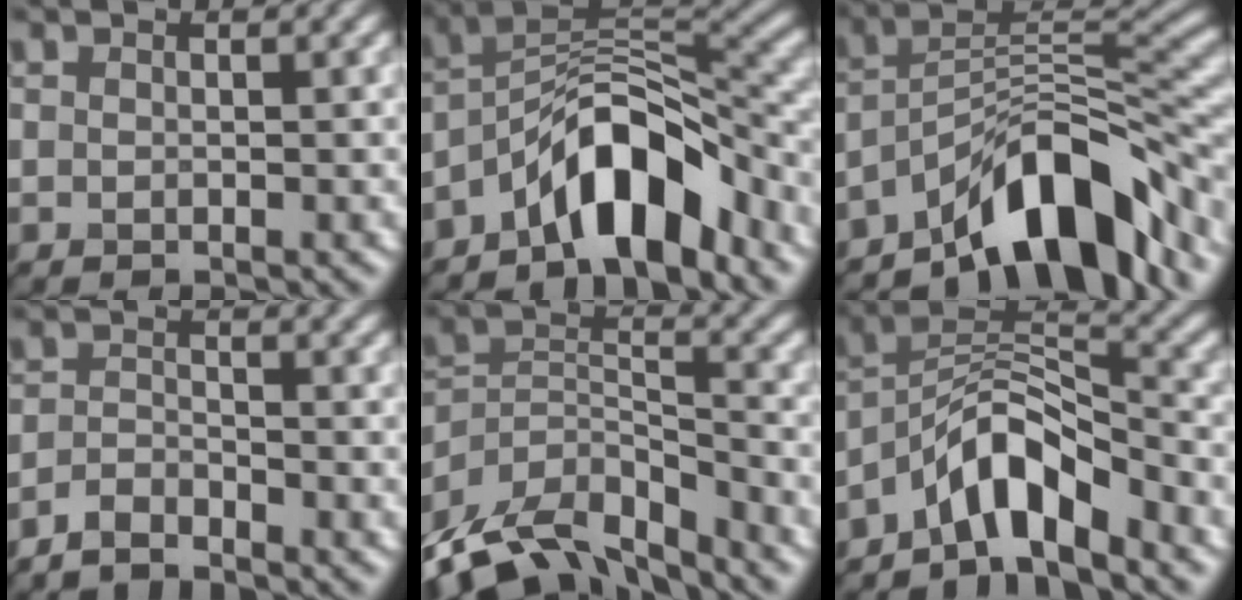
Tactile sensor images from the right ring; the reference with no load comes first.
{"total": 8.2, "force": [-5.0, 2.9, 5.8], "torque": [-0.085, 0.015, -0.096]}
{"total": 10.1, "force": [-6.7, 3.1, 6.9], "torque": [-0.090, 0.017, -0.122]}
{"total": 2.3, "force": [-2.2, 0.4, 0.6], "torque": [-0.013, 0.002, -0.049]}
{"total": 12.8, "force": [-10.4, 5.0, 5.5], "torque": [-0.107, -0.010, -0.171]}
{"total": 6.4, "force": [-4.5, 2.1, 4.1], "torque": [-0.062, 0.012, -0.091]}